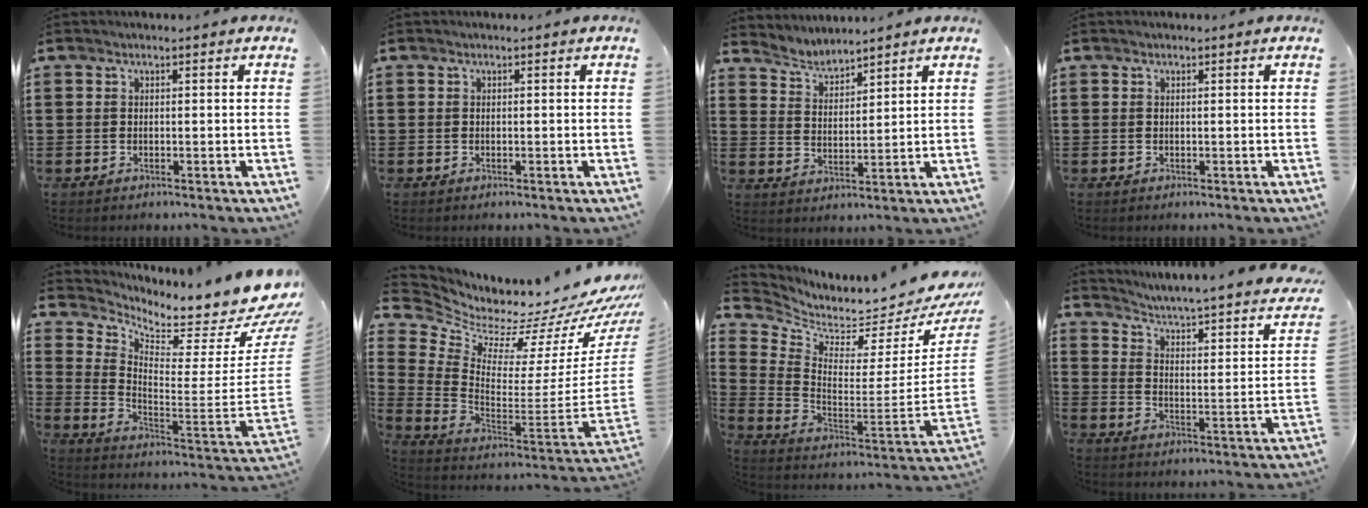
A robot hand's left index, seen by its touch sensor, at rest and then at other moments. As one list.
[{"total": 0.0}, {"total": 3.4, "force": [3.4, 0.3, 0.1], "torque": [-0.017, -0.015, 0.059]}, {"total": 0.0}, {"total": 6.0, "force": [5.2, 1.0, 2.8], "torque": [-0.062, -0.070, 0.078]}, {"total": 5.8, "force": [5.5, 1.3, 1.4], "torque": [-0.043, -0.082, 0.079]}, {"total": 2.8, "force": [2.4, 0.8, 1.1], "torque": [-0.045, -0.056, 0.028]}, {"total": 2.3, "force": [1.4, -0.2, 1.9], "torque": [-0.050, -0.035, 0.006]}]